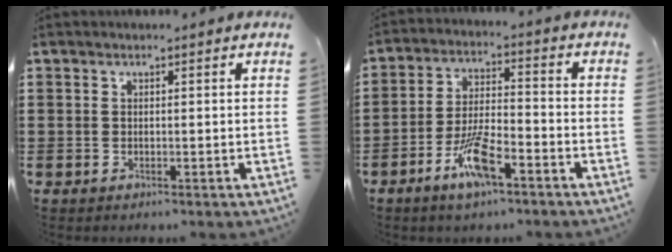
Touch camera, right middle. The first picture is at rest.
{"total": 8.0, "force": [-4.5, 2.1, 6.3], "torque": [-0.139, -0.004, -0.085]}